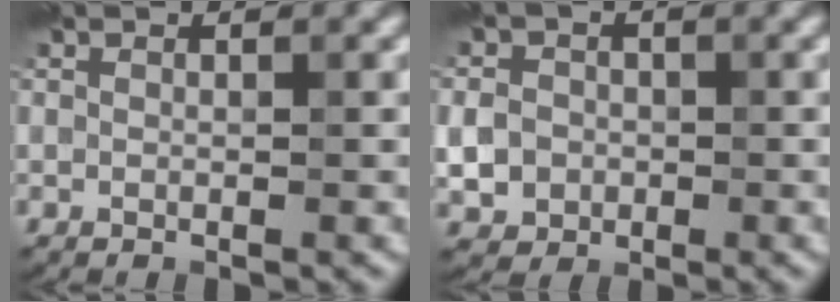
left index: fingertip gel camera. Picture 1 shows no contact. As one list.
[{"total": 3.6, "force": [-0.5, 3.3, 1.3], "torque": [-0.012, -0.001, -0.017]}]